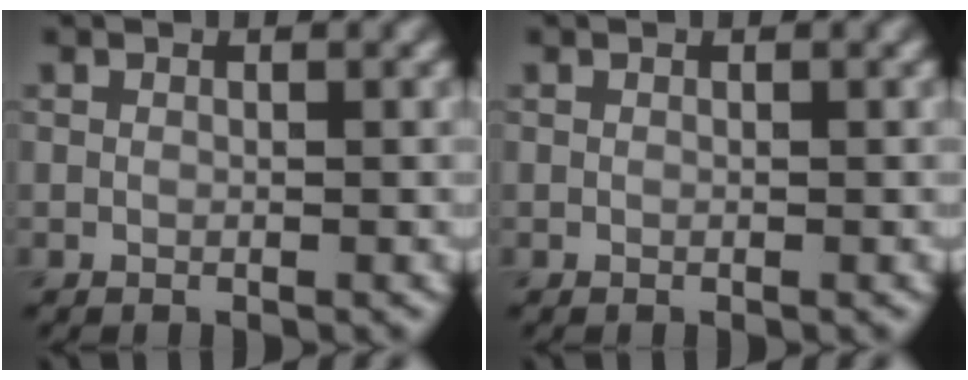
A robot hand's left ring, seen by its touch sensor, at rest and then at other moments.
{"total": 0.0}